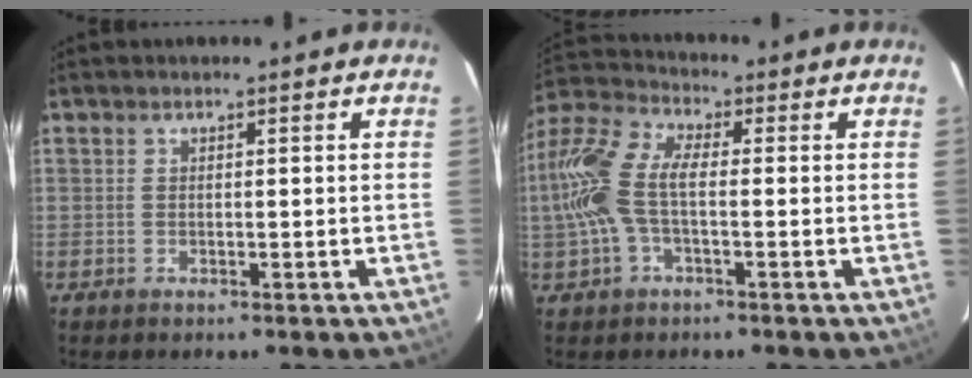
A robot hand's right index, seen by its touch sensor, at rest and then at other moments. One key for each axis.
{"total": 13.7, "fx": -1.0, "fy": 6.5, "fz": 12.0, "tx": -0.257, "ty": 0.016, "tz": -0.028}